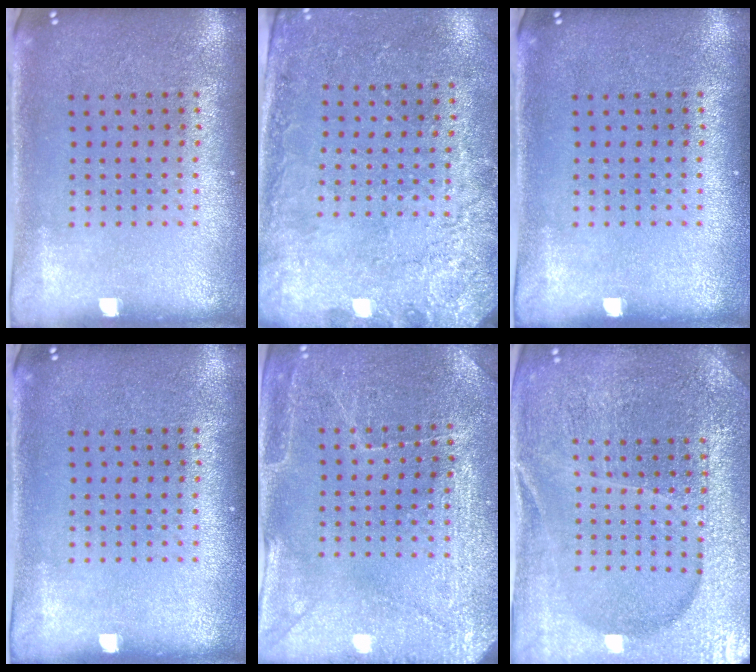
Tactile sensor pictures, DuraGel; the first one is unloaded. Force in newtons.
{"total": 2.5, "press": 2.1, "slide": 1.3}
{"total": 0.0}
{"total": 0.0}
{"total": 2.9, "press": 2.9, "slide": 0.2}
{"total": 5.0, "press": 4.6, "slide": 1.9}